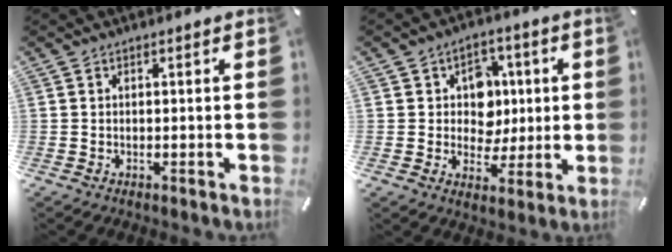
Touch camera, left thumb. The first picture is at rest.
{"total": 9.7, "force": [1.3, 8.8, 4.0], "torque": [-0.047, 0.000, 0.025]}